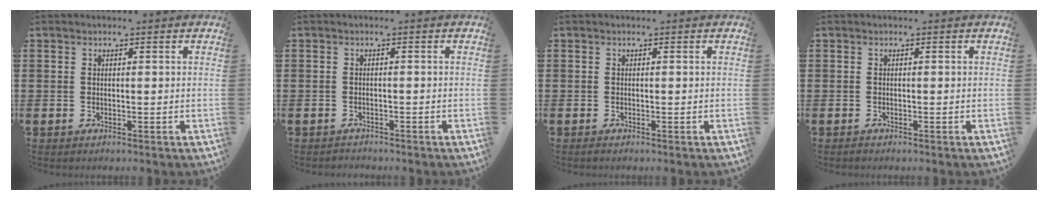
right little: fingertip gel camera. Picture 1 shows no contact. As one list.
[{"total": 0.9, "force": [-0.8, -0.1, -0.4], "torque": [0.005, 0.000, -0.017]}, {"total": 0.0}, {"total": 0.0}]